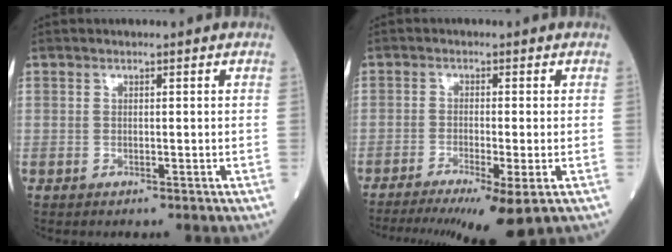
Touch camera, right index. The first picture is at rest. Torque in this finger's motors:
{"motor_torque": [0.26, -0.36, 0.26, 0.11]}